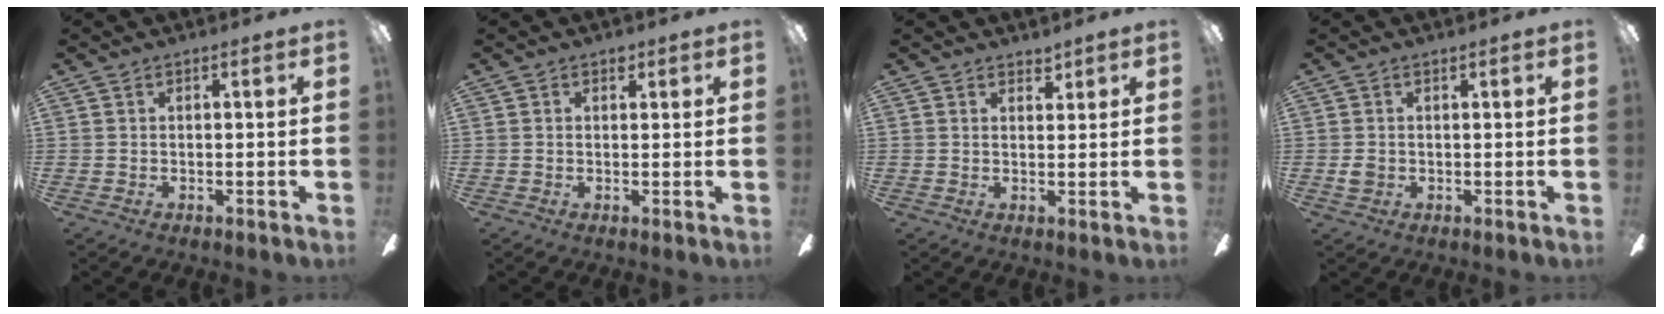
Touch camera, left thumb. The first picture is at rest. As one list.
[{"total": 1.6, "force": [0.9, 1.1, 0.7], "torque": [0.001, -0.004, 0.012]}, {"total": 2.5, "force": [2.2, 1.1, 0.4], "torque": [0.004, -0.010, 0.038]}, {"total": 1.8, "force": [0.0, 1.5, 0.9], "torque": [-0.009, 0.001, -0.002]}]